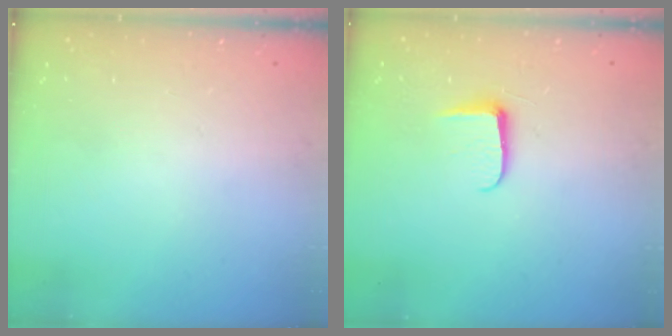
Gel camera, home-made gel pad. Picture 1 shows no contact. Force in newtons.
{"total": 5.4, "press": 5.4, "slide": 0.7}